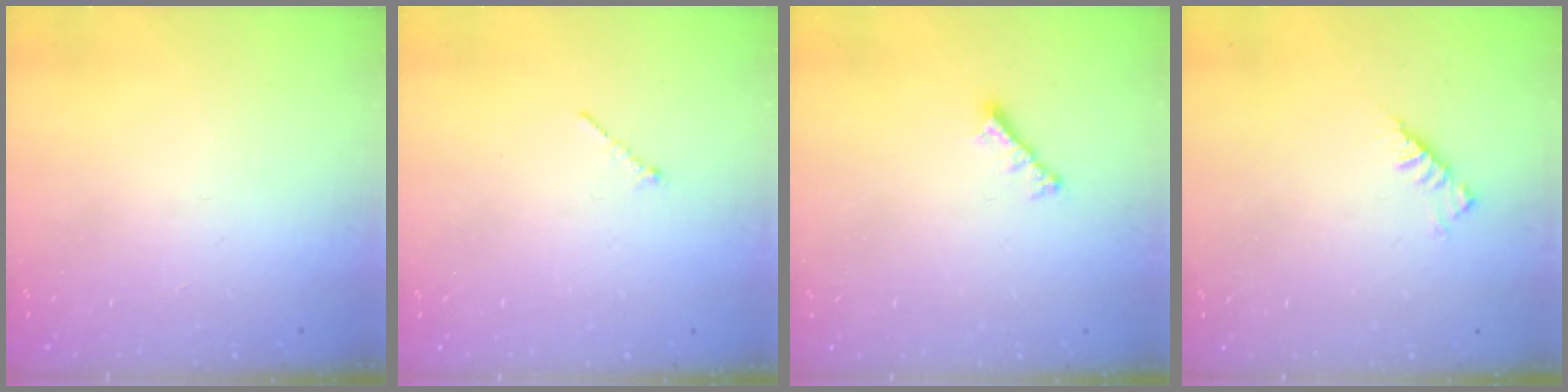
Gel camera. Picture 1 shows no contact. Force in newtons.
{"total": 1.2, "press": 1.2, "slide": 0.4}
{"total": 2.8, "press": 2.7, "slide": 0.6}
{"total": 3.0, "press": 2.9, "slide": 0.8}